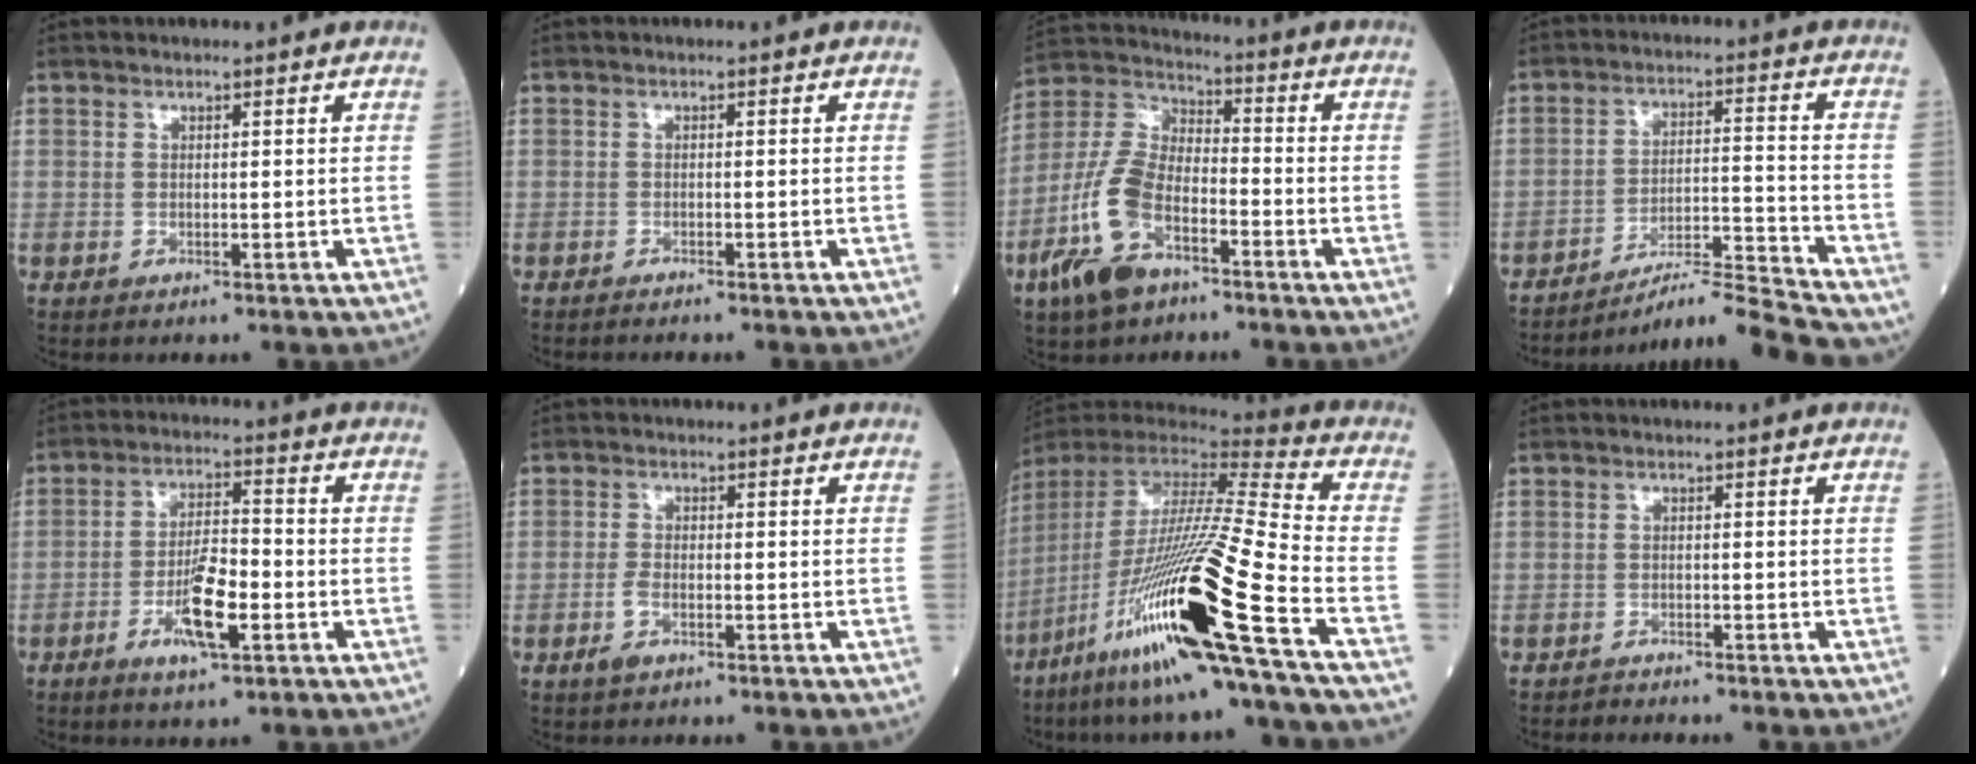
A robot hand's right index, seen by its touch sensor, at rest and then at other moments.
{"total": 1.2, "force": [-1.1, -0.2, 0.3], "torque": [-0.004, 0.000, -0.013]}
{"total": 12.5, "force": [-6.4, 5.7, 9.0], "torque": [-0.217, 0.000, -0.124]}
{"total": 9.6, "force": [-9.2, -2.2, 1.6], "torque": [-0.025, 0.023, -0.155]}
{"total": 7.9, "force": [-3.0, 1.8, 7.1], "torque": [-0.136, -0.002, -0.052]}
{"total": 2.6, "force": [-1.3, 1.1, 1.9], "torque": [-0.045, 0.000, -0.023]}
{"total": 27.6, "force": [-12.8, -0.6, 24.4], "torque": [-0.479, -0.062, -0.242]}
{"total": 1.1, "force": [-1.0, -0.1, -0.4], "torque": [0.006, -0.005, -0.017]}